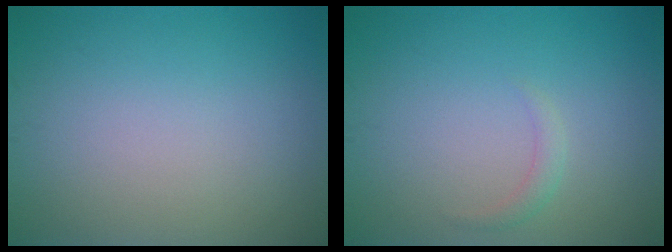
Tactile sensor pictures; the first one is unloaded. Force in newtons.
{"total": 1.0, "press": 1.0, "slide": 0.0}